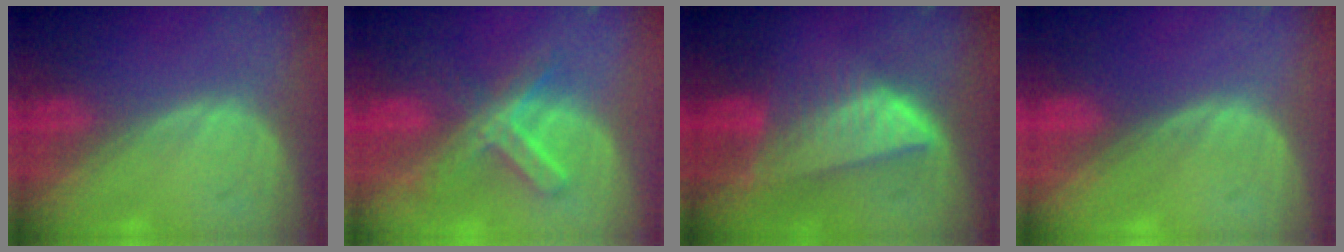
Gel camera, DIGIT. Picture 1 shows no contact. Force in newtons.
{"total": 7.3, "press": 6.3, "slide": 3.7}
{"total": 7.9, "press": 7.0, "slide": 3.7}
{"total": 0.0}